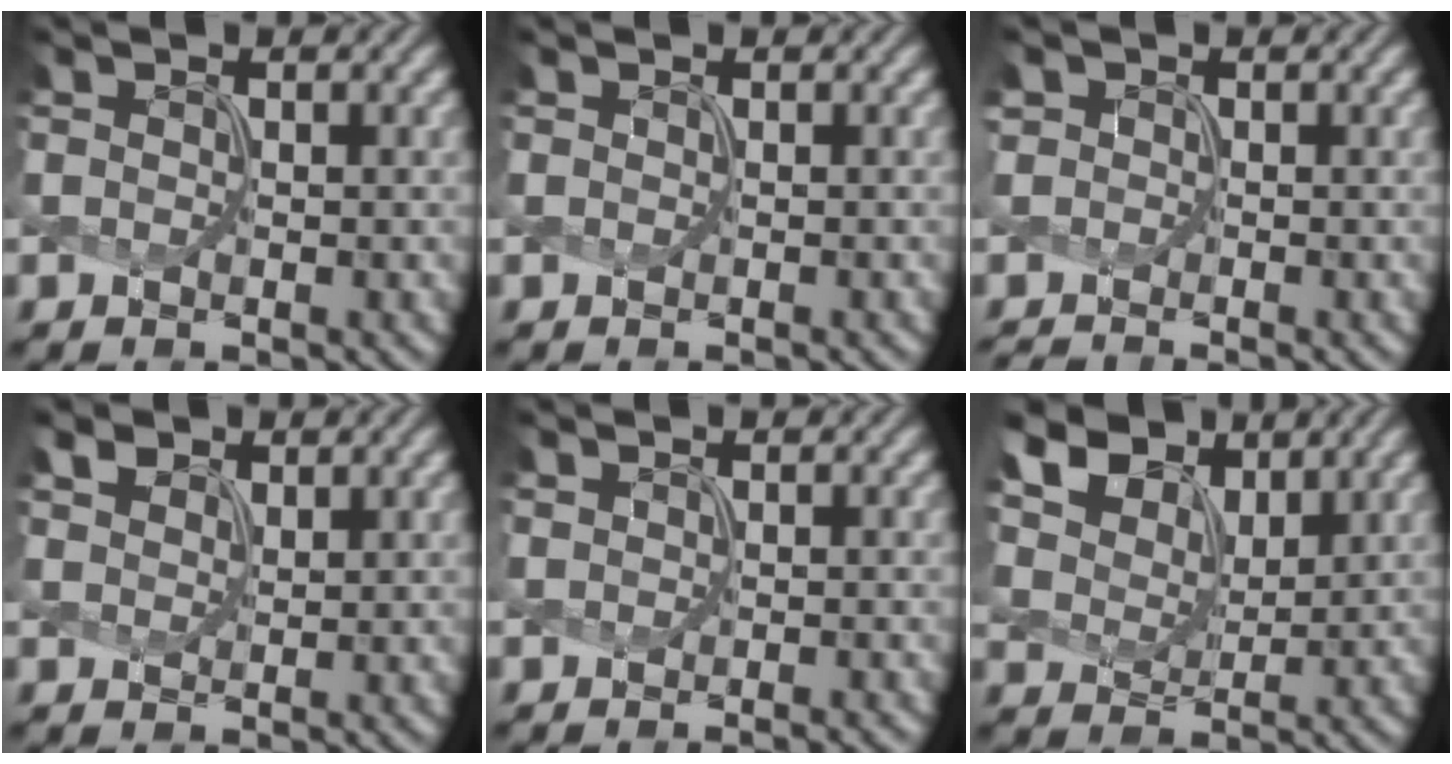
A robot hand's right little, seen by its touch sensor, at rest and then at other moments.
{"total": 0.0}
{"total": 1.4, "force": [-1.1, 0.9, 0.1], "torque": [-0.010, -0.006, -0.030]}
{"total": 1.7, "force": [1.3, 1.0, 0.5], "torque": [-0.018, 0.002, 0.032]}
{"total": 0.8, "force": [-0.4, 0.3, 0.6], "torque": [0.002, -0.002, -0.008]}
{"total": 7.9, "force": [5.3, 4.6, 3.6], "torque": [-0.109, 0.003, 0.094]}